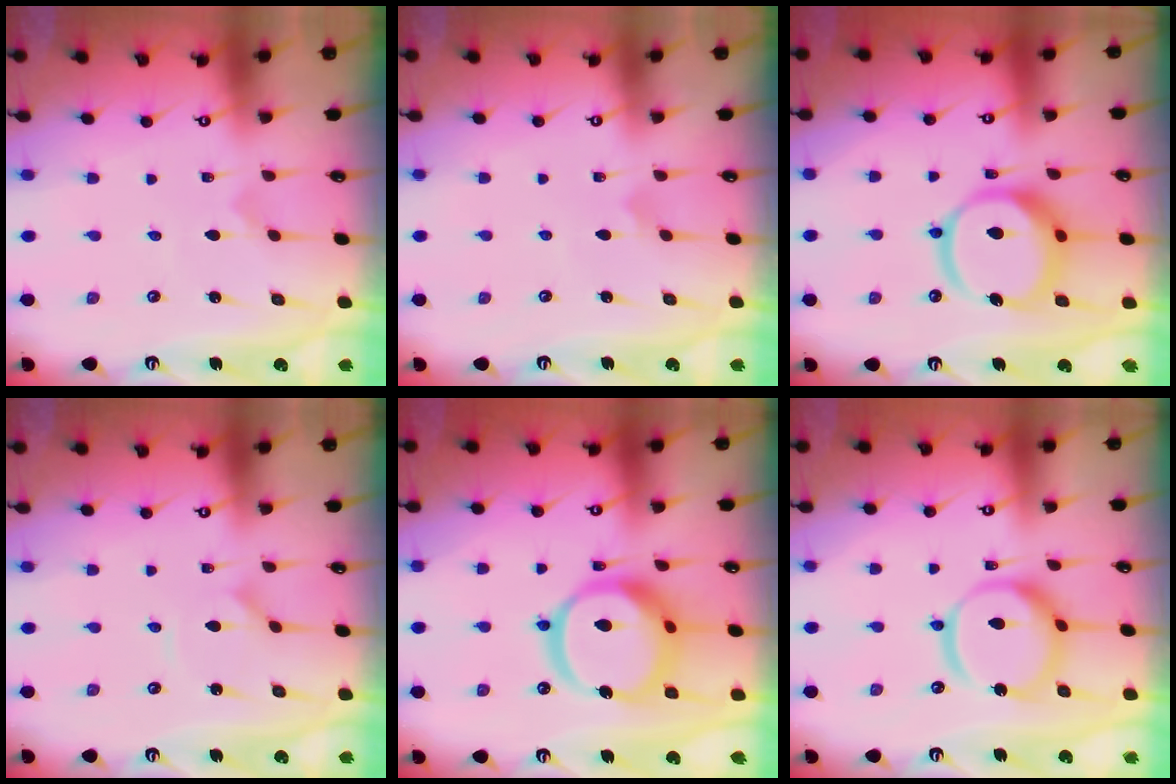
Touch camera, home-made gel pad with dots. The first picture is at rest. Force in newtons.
{"total": 2.2, "press": 2.2, "slide": 0.1}
{"total": 15.6, "press": 15.5, "slide": 2.0}
{"total": 0.9, "press": 0.9, "slide": 0.0}
{"total": 18.8, "press": 18.7, "slide": 2.2}
{"total": 13.6, "press": 13.6, "slide": 1.4}